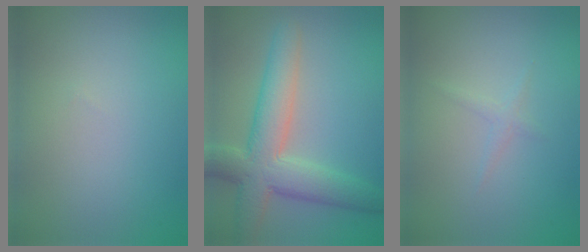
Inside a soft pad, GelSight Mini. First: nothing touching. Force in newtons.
{"total": 6.8, "press": 6.8, "slide": 0.5}
{"total": 0.8, "press": 0.8, "slide": 0.0}